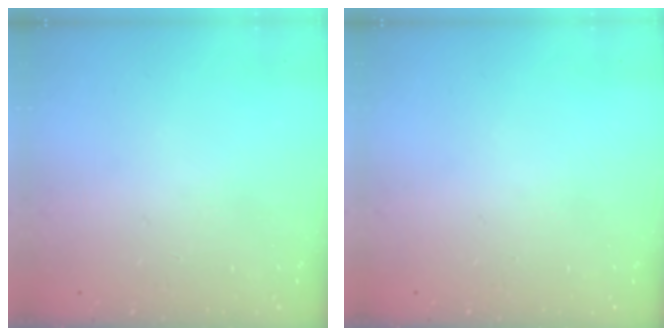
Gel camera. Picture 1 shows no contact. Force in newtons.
{"total": 0.0}